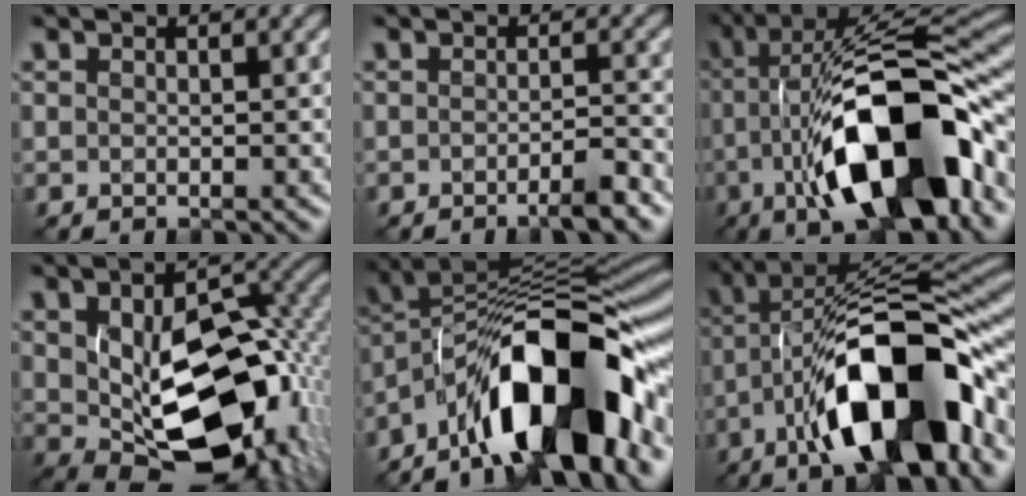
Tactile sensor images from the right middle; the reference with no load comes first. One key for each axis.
{"total": 2.1, "fx": -1.5, "fy": 0.1, "fz": 1.5, "tx": -0.022, "ty": 0.006, "tz": -0.033}
{"total": 14.8, "fx": -4.4, "fy": 5.3, "fz": 13.1, "tx": -0.208, "ty": 0.021, "tz": -0.078}
{"total": 14.2, "fx": -1.0, "fy": 8.4, "fz": 11.4, "tx": -0.183, "ty": -0.026, "tz": -0.003}
{"total": 14.1, "fx": -6.8, "fy": 5.4, "fz": 11.1, "tx": -0.151, "ty": 0.025, "tz": -0.126}
{"total": 14.3, "fx": -5.5, "fy": 5.1, "fz": 12.1, "tx": -0.189, "ty": 0.021, "tz": -0.097}